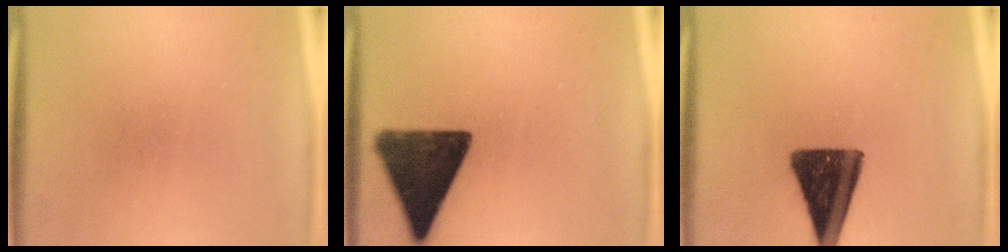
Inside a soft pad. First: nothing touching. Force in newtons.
{"total": 14.6}
{"total": 14.3}